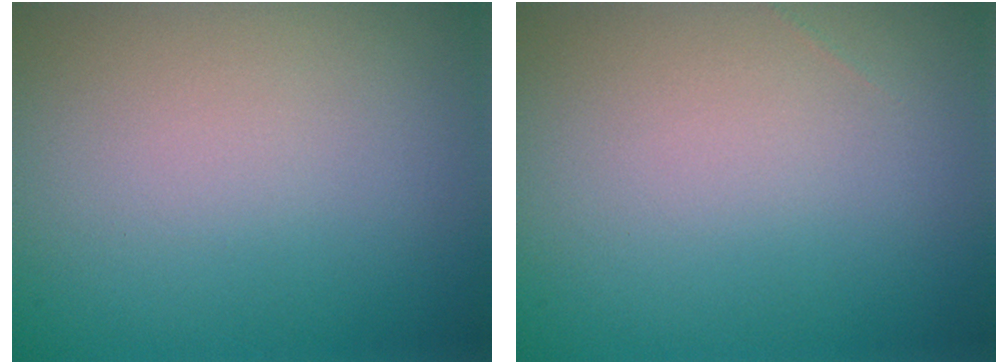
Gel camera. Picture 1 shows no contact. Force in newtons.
{"total": 0.0}